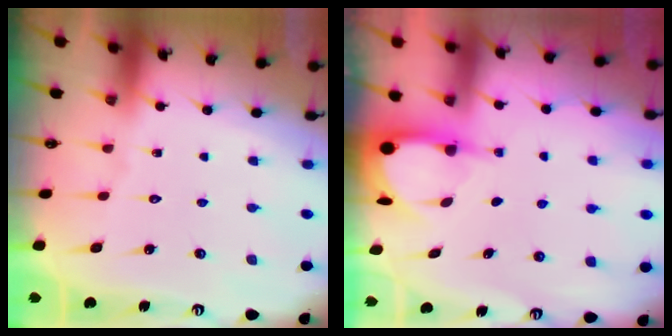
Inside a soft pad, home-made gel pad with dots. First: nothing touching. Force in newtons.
{"total": 3.9, "press": 3.8, "slide": 0.3}